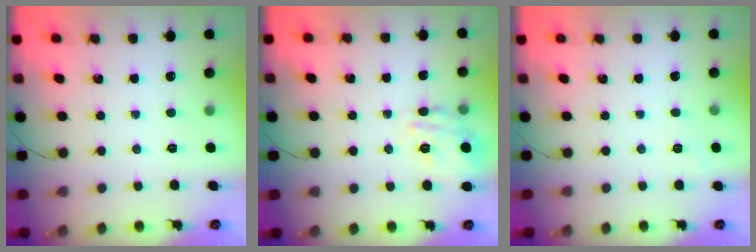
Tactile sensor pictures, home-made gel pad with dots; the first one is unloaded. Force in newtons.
{"total": 6.0, "press": 5.9, "slide": 0.9}
{"total": 3.9, "press": 3.7, "slide": 1.4}